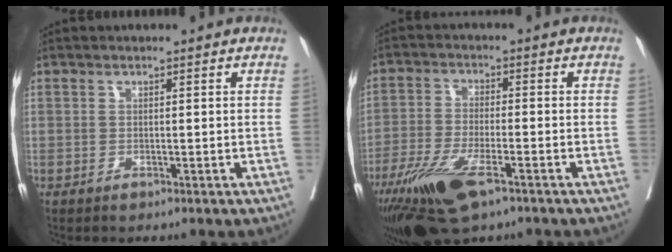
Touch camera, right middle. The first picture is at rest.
{"total": 11.6, "force": [-6.8, 2.8, 8.9], "torque": [-0.172, -0.027, -0.119]}